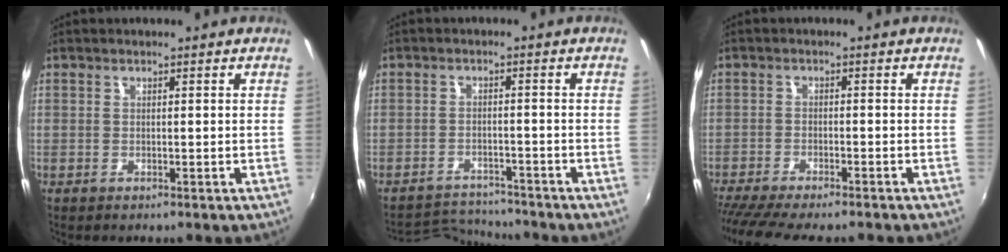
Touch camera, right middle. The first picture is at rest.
{"total": 7.5, "force": [-7.4, 1.0, 0.6], "torque": [-0.031, 0.010, -0.121]}
{"total": 11.0, "force": [-9.5, 1.3, 5.3], "torque": [-0.122, -0.035, -0.155]}